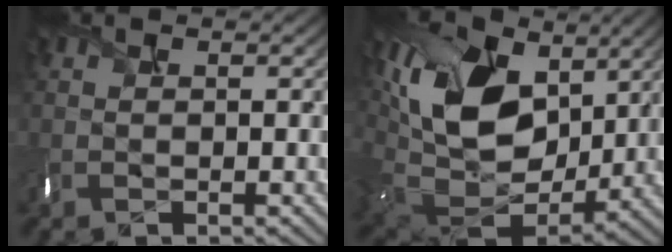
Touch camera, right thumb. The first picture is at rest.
{"total": 17.1, "force": [5.0, 11.8, 11.3], "torque": [-0.259, 0.009, 0.113]}